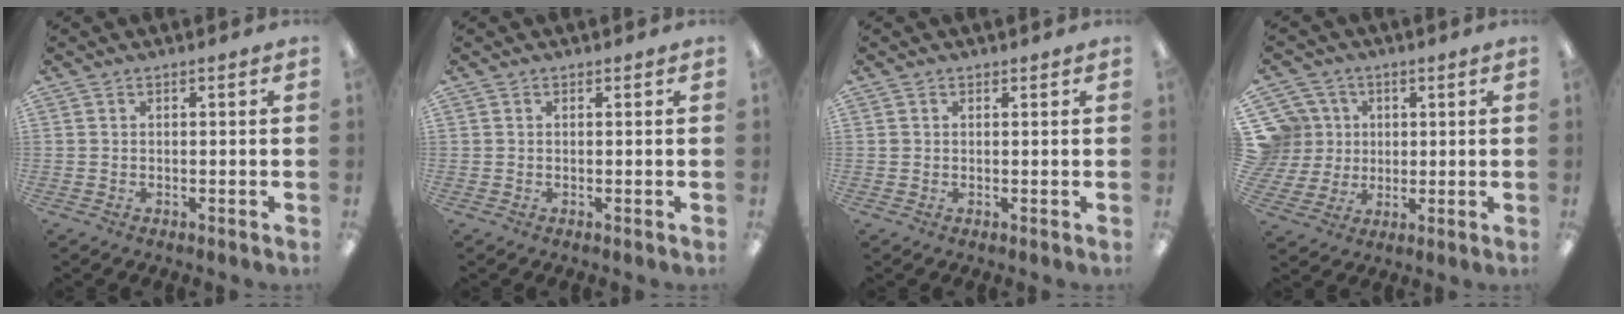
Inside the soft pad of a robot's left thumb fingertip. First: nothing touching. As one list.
[{"total": 0.0}, {"total": 0.9, "force": [0.5, 0.8, 0.1], "torque": [-0.003, 0.004, 0.008]}, {"total": 10.5, "force": [2.9, 9.9, 1.9], "torque": [-0.061, -0.005, 0.065]}]